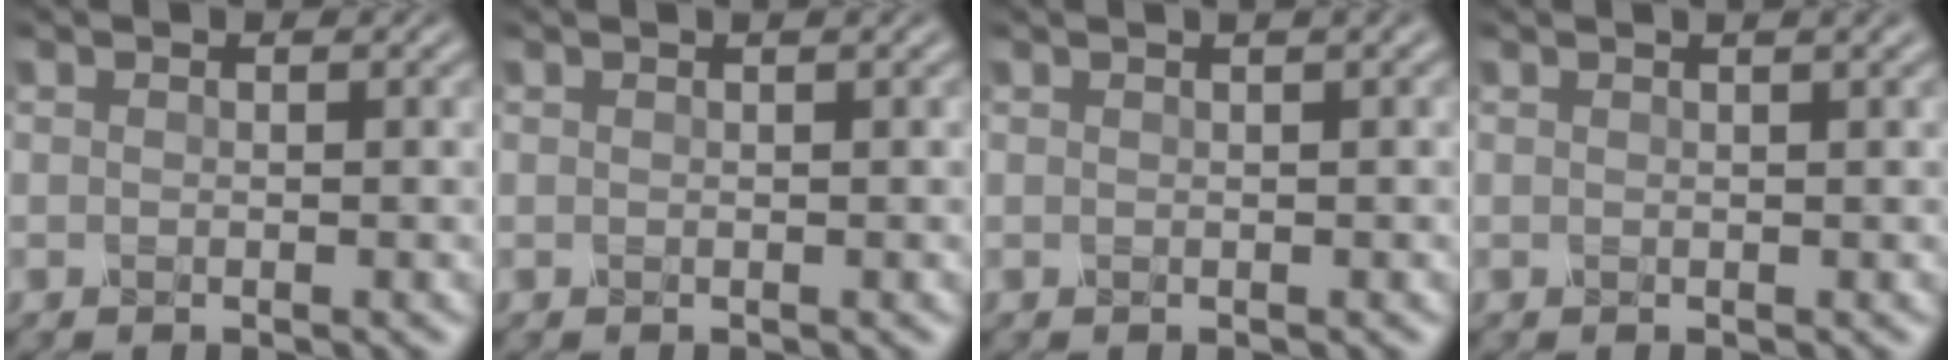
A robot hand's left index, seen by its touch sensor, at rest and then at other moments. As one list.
[{"total": 0.7, "force": [0.4, 0.1, 0.5], "torque": [-0.011, 0.000, 0.002]}, {"total": 1.5, "force": [0.8, 0.3, 1.2], "torque": [-0.018, 0.003, 0.008]}, {"total": 2.4, "force": [1.5, 0.9, 1.7], "torque": [-0.010, 0.008, 0.003]}]